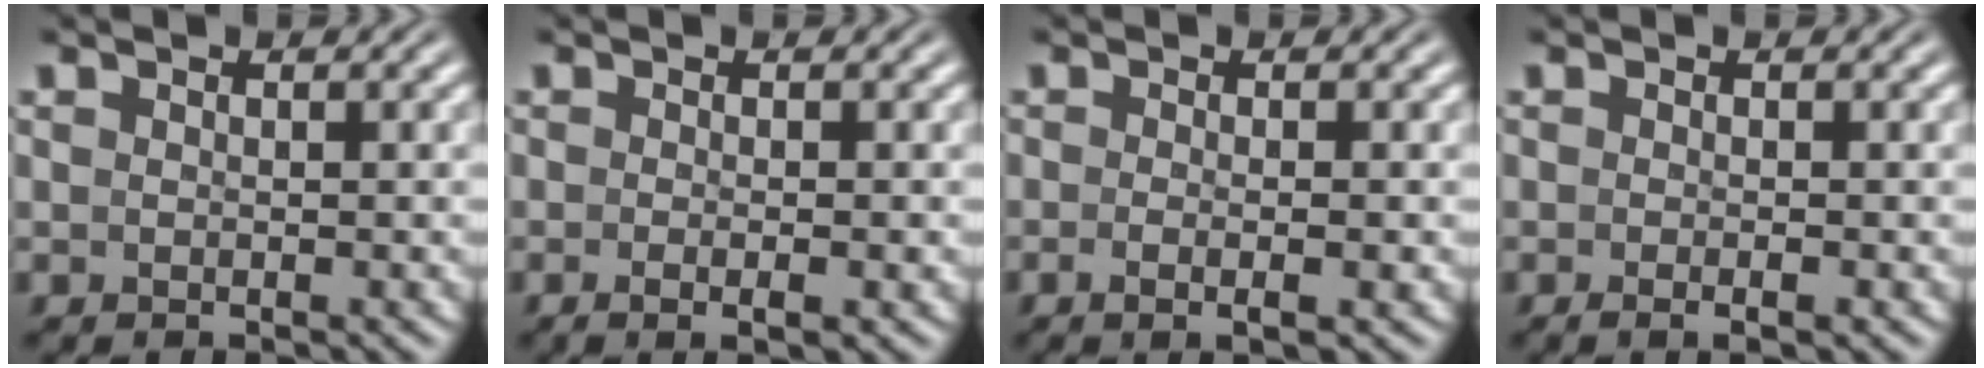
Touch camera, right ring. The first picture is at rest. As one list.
[{"total": 1.5, "force": [-0.9, -0.1, 1.3], "torque": [-0.025, -0.003, -0.013]}, {"total": 2.1, "force": [-1.1, -0.1, 1.7], "torque": [-0.041, -0.006, -0.016]}, {"total": 1.2, "force": [-0.8, -0.1, 0.8], "torque": [-0.016, -0.001, -0.013]}]